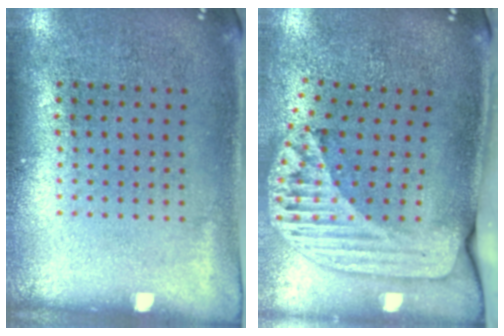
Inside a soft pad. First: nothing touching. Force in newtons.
{"total": 2.4, "press": 1.7, "slide": 1.7}